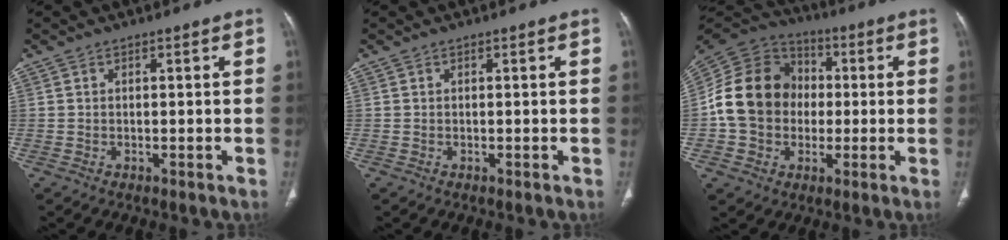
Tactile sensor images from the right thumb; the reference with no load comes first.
{"total": 0.0}
{"total": 16.6, "force": [-0.6, 14.1, 8.7], "torque": [-0.140, 0.030, -0.017]}